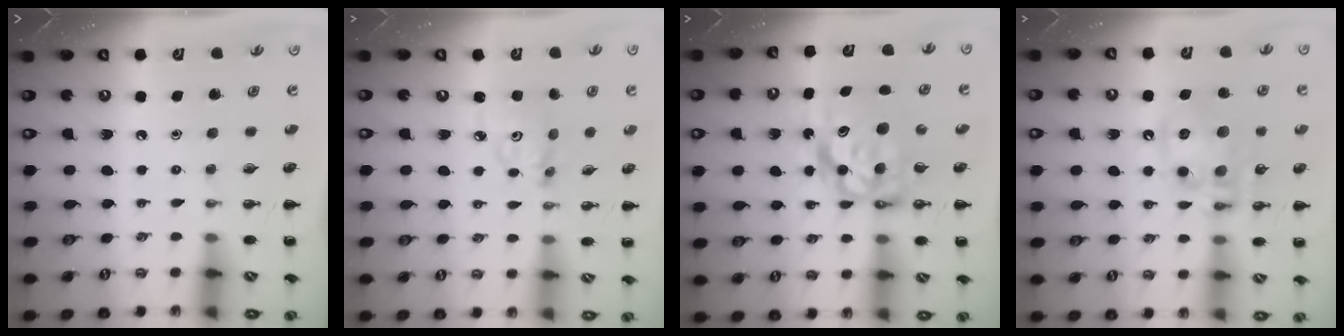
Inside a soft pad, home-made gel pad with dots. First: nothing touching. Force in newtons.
{"total": 5.3, "press": 5.3, "slide": 0.3}
{"total": 9.7, "press": 9.3, "slide": 2.7}
{"total": 13.4, "press": 13.1, "slide": 2.9}